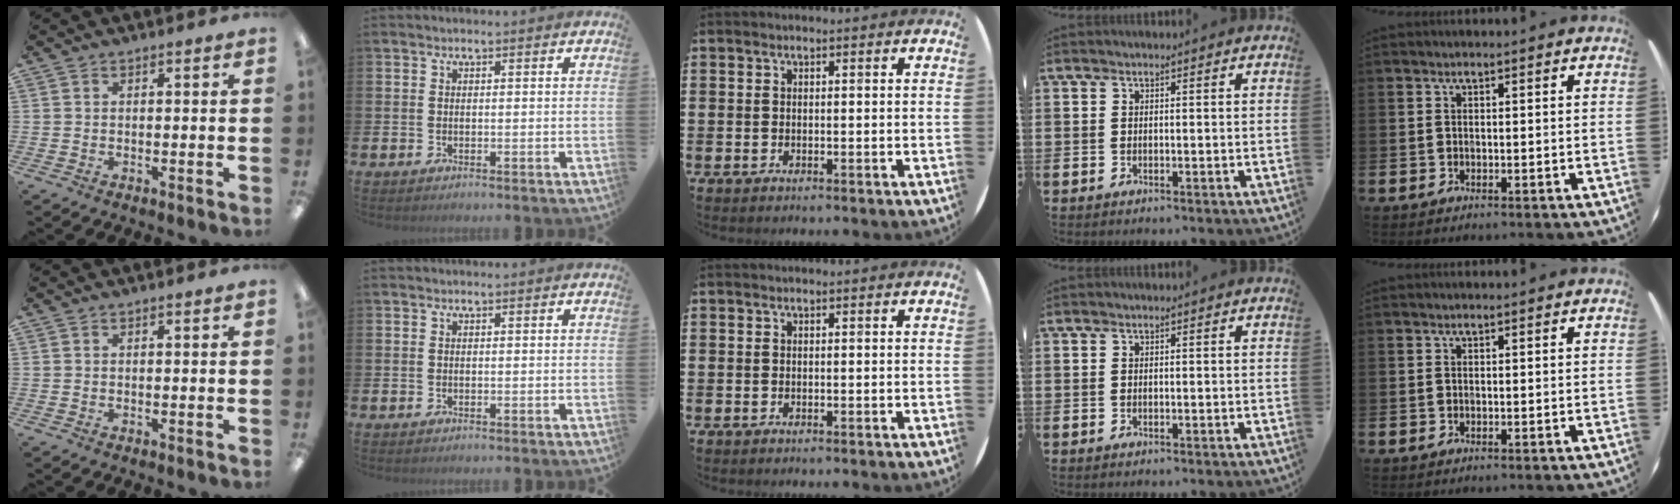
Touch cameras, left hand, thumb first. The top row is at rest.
{}